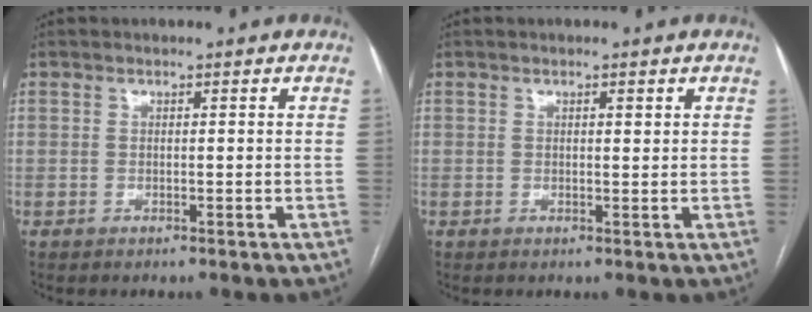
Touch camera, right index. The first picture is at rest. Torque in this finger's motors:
{"motor_torque": [-0.04, 0.11, -0.06, 0.00]}